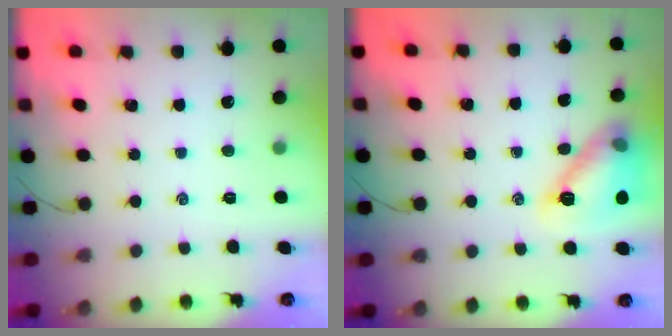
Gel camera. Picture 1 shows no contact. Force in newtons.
{"total": 12.8, "press": 12.8, "slide": 0.5}